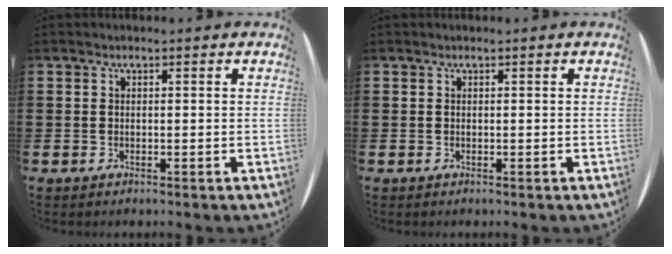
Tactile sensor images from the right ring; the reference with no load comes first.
{"total": 0.0}